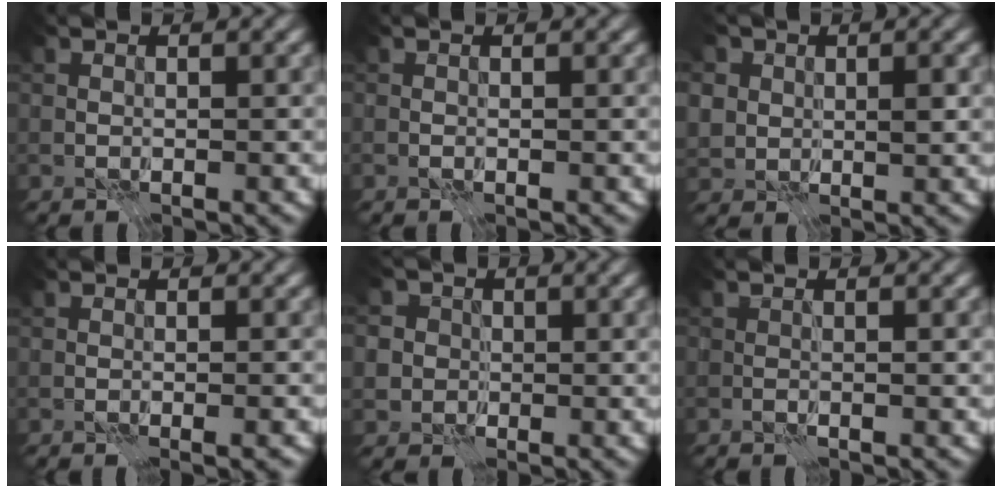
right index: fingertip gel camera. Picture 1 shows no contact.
{"total": 0.0}
{"total": 3.5, "force": [0.9, 2.9, 1.7], "torque": [-0.044, 0.001, 0.014]}
{"total": 1.0, "force": [-0.5, 0.1, 0.9], "torque": [-0.012, -0.007, -0.006]}
{"total": 3.8, "force": [0.7, 3.6, 1.2], "torque": [-0.013, 0.018, 0.000]}
{"total": 0.5, "force": [-0.2, -0.5, -0.1], "torque": [0.002, 0.001, -0.006]}